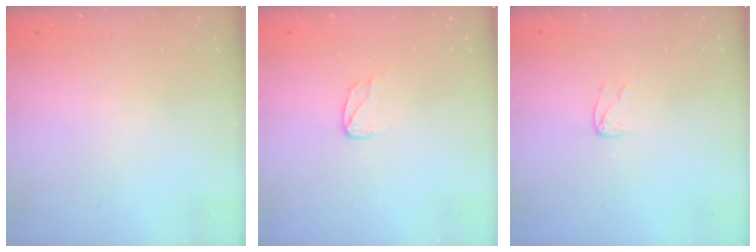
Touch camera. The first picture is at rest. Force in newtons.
{"total": 4.2, "press": 4.2, "slide": 0.4}
{"total": 3.0, "press": 3.0, "slide": 0.3}